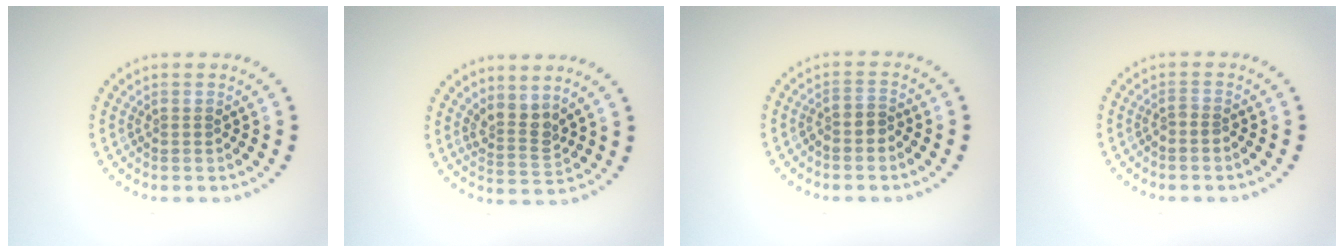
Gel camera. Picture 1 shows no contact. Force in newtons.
{"total": 2.6, "press": 1.9, "slide": 1.7}
{"total": 1.4, "press": 1.1, "slide": 0.8}
{"total": 0.7, "press": 0.3, "slide": 0.6}